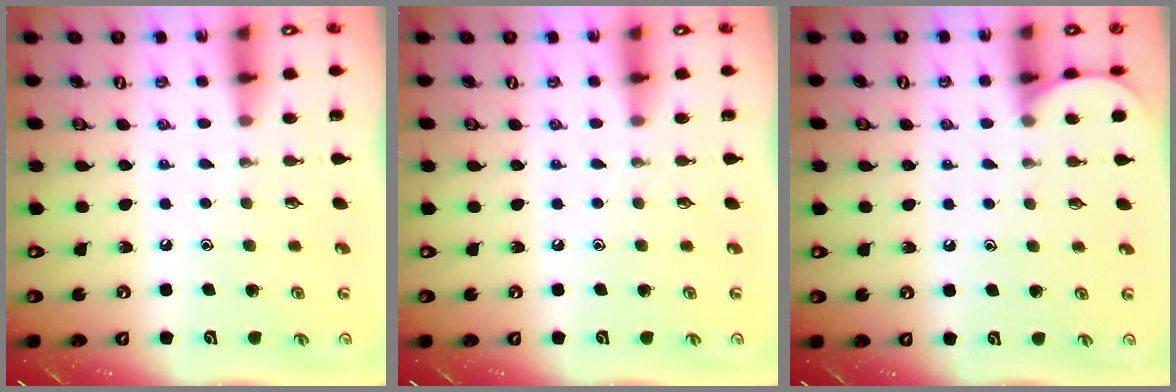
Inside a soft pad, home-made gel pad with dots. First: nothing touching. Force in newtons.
{"total": 0.0}
{"total": 3.9, "press": 3.8, "slide": 0.5}